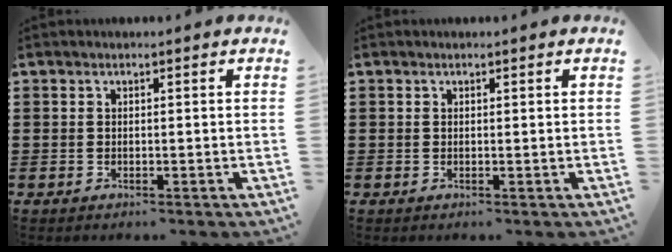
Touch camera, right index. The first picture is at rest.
{"total": 0.0}